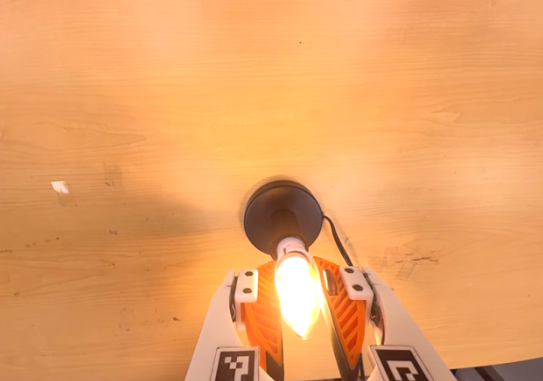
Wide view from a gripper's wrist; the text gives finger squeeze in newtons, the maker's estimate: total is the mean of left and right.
{"total": 13.4, "left": 12.5, "right": 14.2}